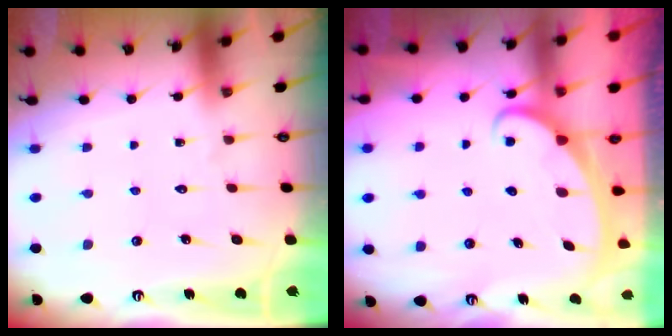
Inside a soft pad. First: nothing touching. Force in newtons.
{"total": 2.5, "press": 2.5, "slide": 0.3}